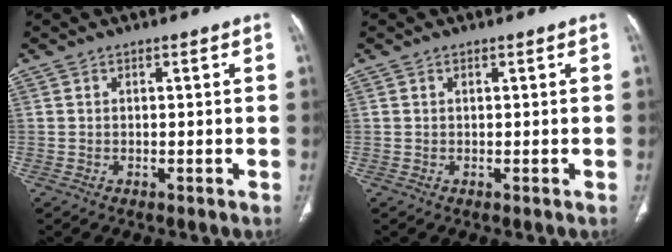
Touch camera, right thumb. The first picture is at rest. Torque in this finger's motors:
{"motor_torque": [0.47, 0.33, -0.13, 0.20, 0.01]}